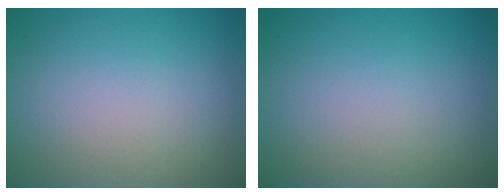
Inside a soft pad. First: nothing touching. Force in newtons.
{"total": 0.0}